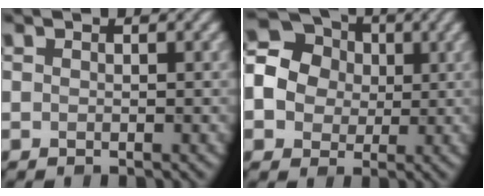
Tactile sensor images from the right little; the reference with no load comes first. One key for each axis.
{"total": 14.5, "fx": 1.3, "fy": 13.3, "fz": 5.7, "tx": -0.152, "ty": 0.040, "tz": -0.007}